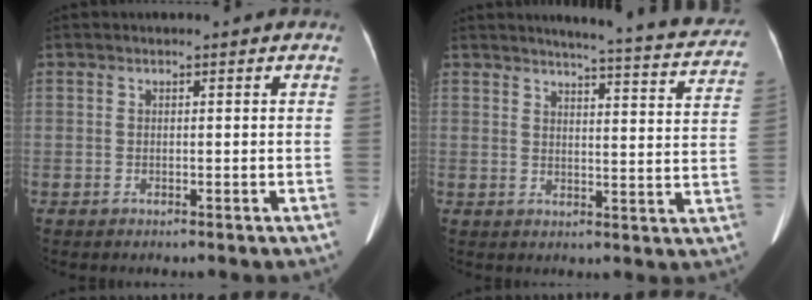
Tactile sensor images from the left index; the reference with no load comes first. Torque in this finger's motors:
{"motor_torque": [0.54, -0.90, 0.01, 0.00]}